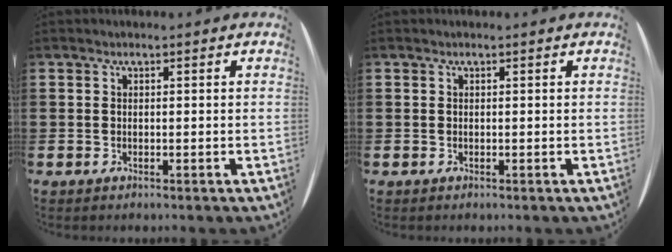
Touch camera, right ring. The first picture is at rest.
{"total": 0.0}